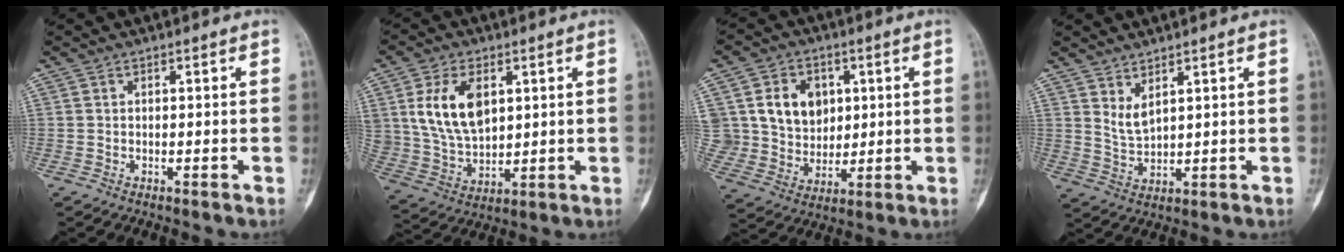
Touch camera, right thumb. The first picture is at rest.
{"total": 12.9, "force": [3.8, 8.0, 9.3], "torque": [-0.161, -0.013, 0.085]}
{"total": 14.2, "force": [3.9, 11.8, 6.8], "torque": [-0.080, -0.001, 0.087]}
{"total": 4.0, "force": [2.5, 1.5, 2.8], "torque": [-0.048, -0.031, 0.056]}